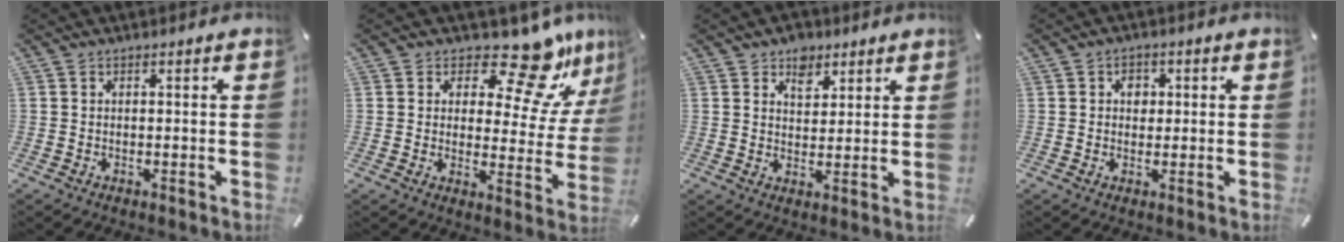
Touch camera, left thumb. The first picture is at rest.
{"total": 15.2, "force": [11.5, 5.3, 8.4], "torque": [-0.106, -0.098, 0.189]}
{"total": 5.2, "force": [3.4, 3.6, 1.8], "torque": [-0.006, -0.016, 0.055]}
{"total": 3.2, "force": [0.3, 2.6, 1.8], "torque": [-0.013, 0.000, -0.003]}